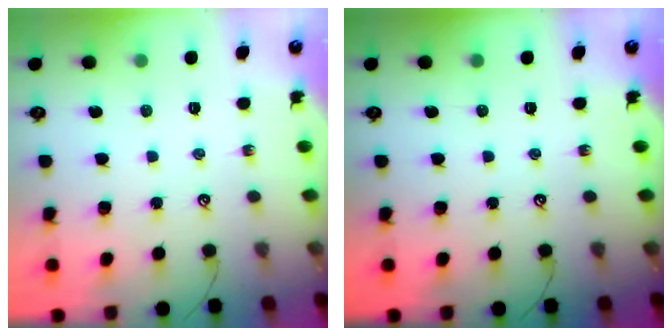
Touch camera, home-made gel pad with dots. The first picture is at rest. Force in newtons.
{"total": 0.0}